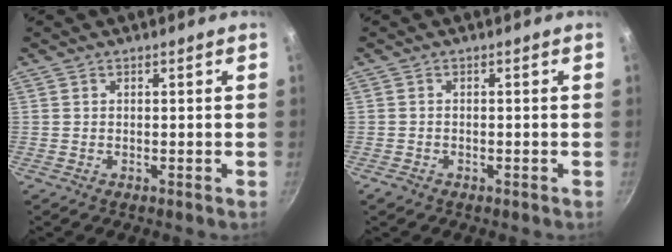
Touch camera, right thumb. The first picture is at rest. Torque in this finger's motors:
{"motor_torque": [0.49, 0.18, -0.27, -0.14, -0.01]}